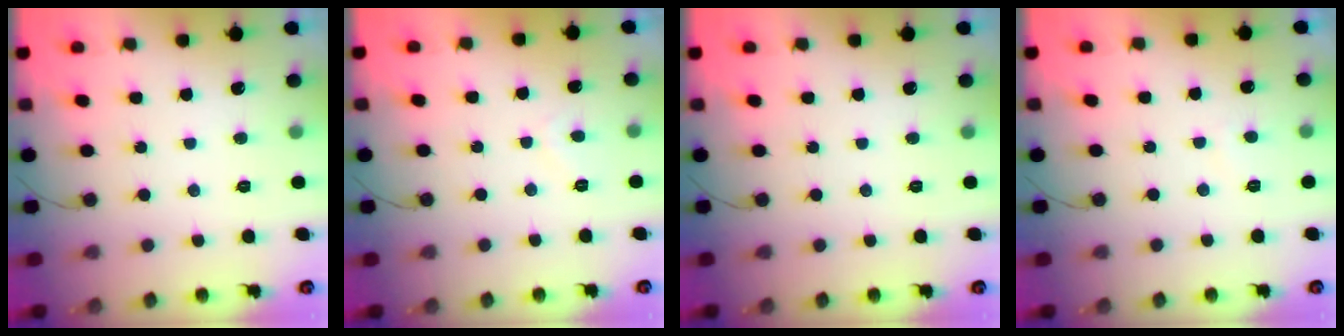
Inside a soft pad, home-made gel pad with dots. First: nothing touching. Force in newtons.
{"total": 1.4, "press": 1.3, "slide": 0.5}
{"total": 0.0}
{"total": 0.6, "press": 0.4, "slide": 0.4}